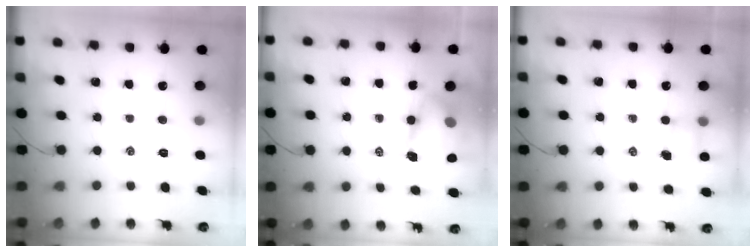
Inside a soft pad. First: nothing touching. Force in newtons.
{"total": 9.6, "press": 9.2, "slide": 2.7}
{"total": 4.8, "press": 4.8, "slide": 0.7}